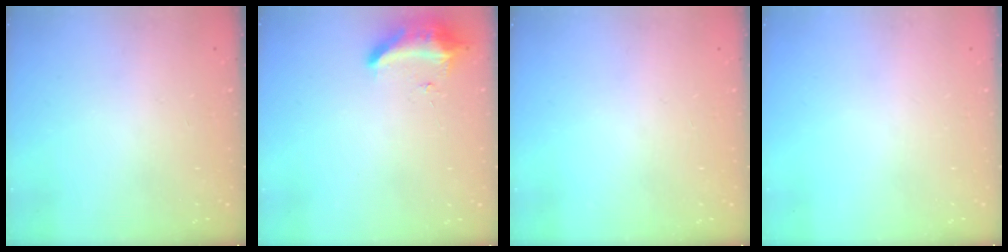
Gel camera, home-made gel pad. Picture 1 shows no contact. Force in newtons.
{"total": 8.9, "press": 8.8, "slide": 1.6}
{"total": 0.0}
{"total": 0.0}